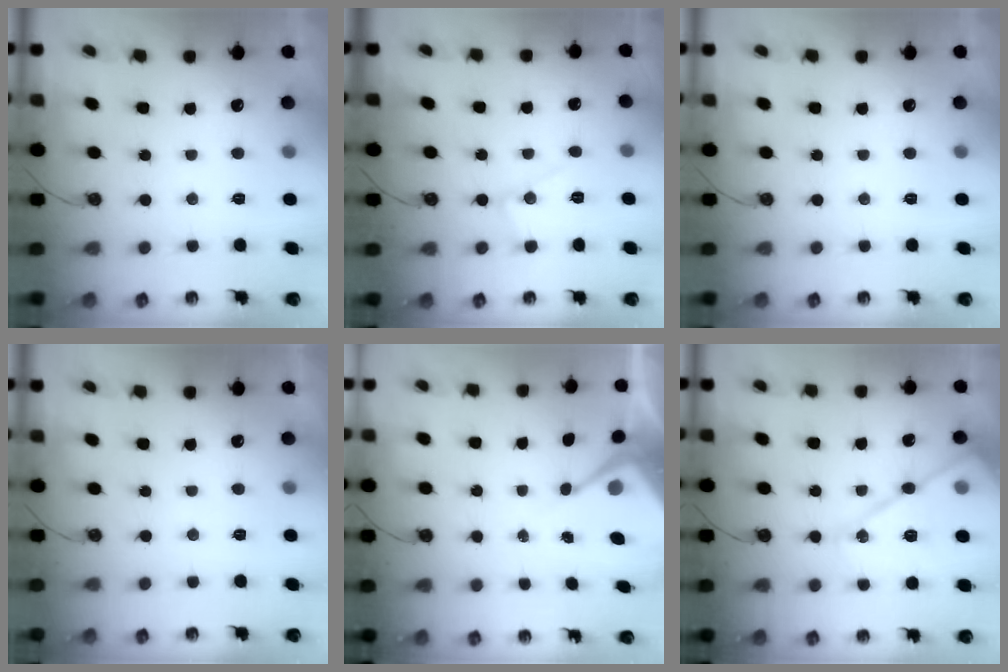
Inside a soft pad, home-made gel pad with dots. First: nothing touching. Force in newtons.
{"total": 8.5, "press": 8.5, "slide": 0.6}
{"total": 0.0}
{"total": 2.7, "press": 2.7, "slide": 0.5}
{"total": 5.6, "press": 5.6, "slide": 0.5}
{"total": 16.0, "press": 15.9, "slide": 1.5}